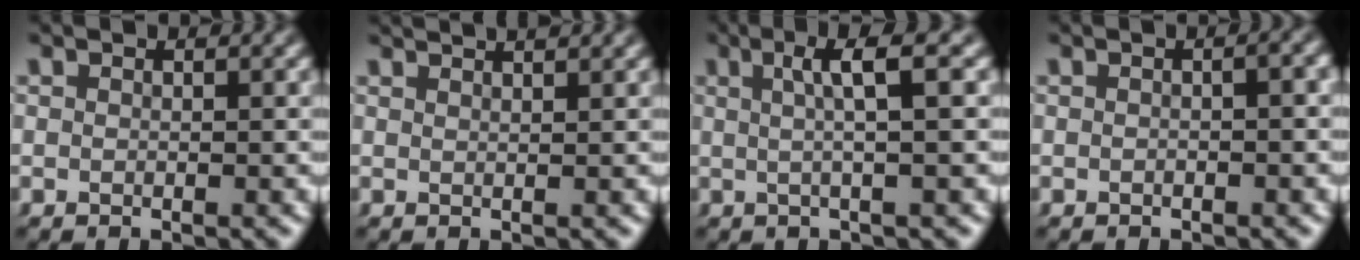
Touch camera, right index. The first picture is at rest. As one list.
[{"total": 2.2, "force": [2.0, -0.3, 1.0], "torque": [-0.005, 0.005, 0.031]}, {"total": 3.8, "force": [1.4, -0.3, 3.5], "torque": [-0.055, 0.015, 0.018]}, {"total": 1.2, "force": [-0.2, 0.2, 1.1], "torque": [-0.014, 0.010, -0.009]}]